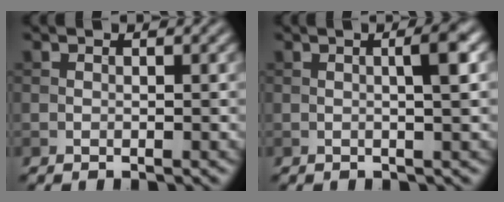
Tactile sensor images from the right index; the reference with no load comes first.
{"total": 2.8, "force": [0.3, 0.5, 2.7], "torque": [-0.038, 0.009, 0.001]}